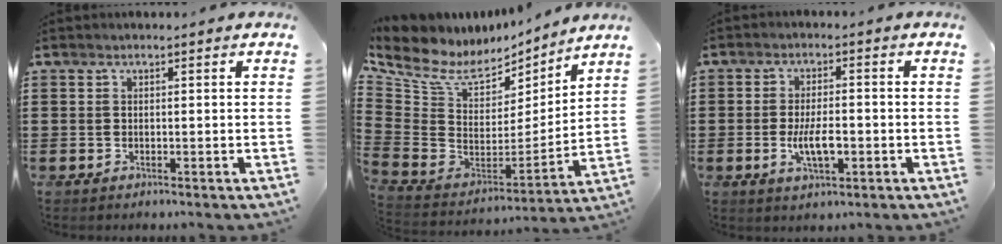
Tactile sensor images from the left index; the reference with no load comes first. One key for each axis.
{"total": 7.2, "fx": 4.9, "fy": 4.4, "fz": 2.9, "tx": -0.099, "ty": -0.041, "tz": 0.086}
{"total": 5.7, "fx": -1.2, "fy": 2.1, "fz": 5.1, "tx": -0.101, "ty": 0.000, "tz": -0.024}